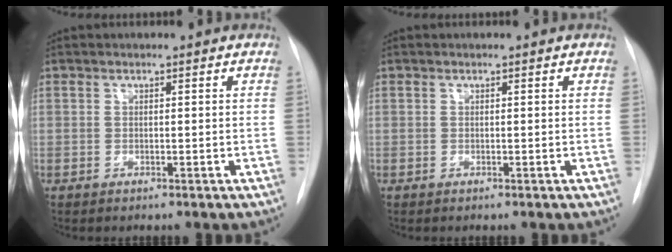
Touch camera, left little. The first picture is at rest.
{"total": 0.0}